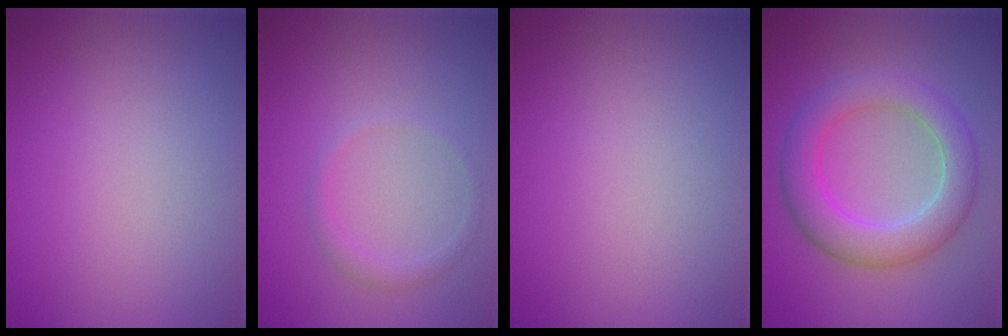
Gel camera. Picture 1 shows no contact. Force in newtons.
{"total": 1.2, "press": 1.1, "slide": 0.1}
{"total": 0.0}
{"total": 5.4, "press": 5.4, "slide": 0.2}